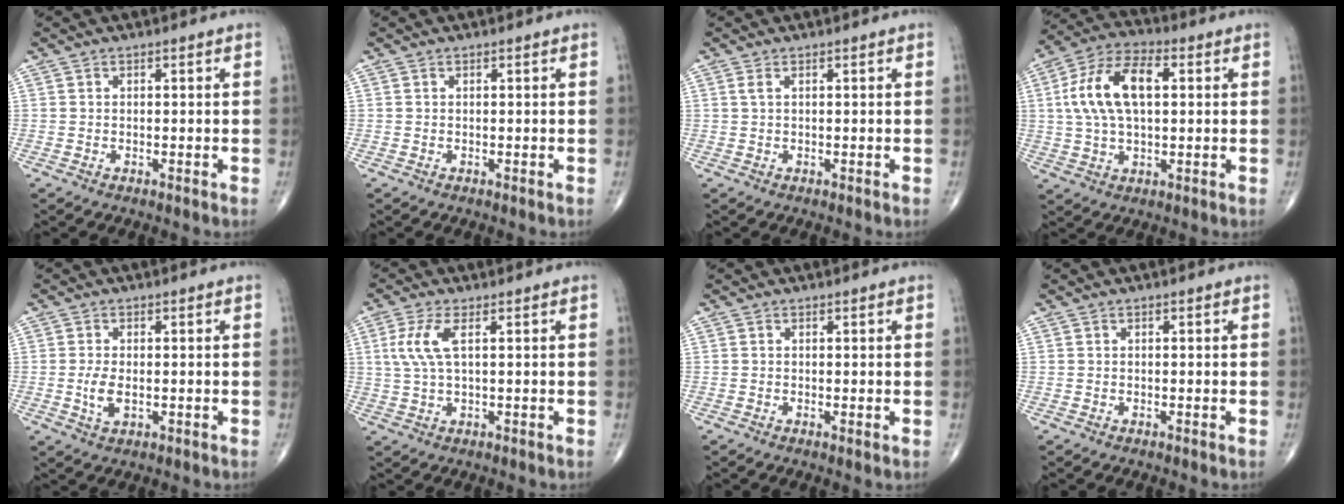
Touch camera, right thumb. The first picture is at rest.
{"total": 0.0}
{"total": 0.8, "force": [0.3, 0.1, 0.7], "torque": [-0.023, 0.006, 0.006]}
{"total": 14.1, "force": [2.4, 7.3, 11.8], "torque": [-0.231, 0.022, 0.041]}
{"total": 3.8, "force": [-0.5, 1.9, 3.3], "torque": [-0.069, -0.007, -0.008]}
{"total": 5.7, "force": [1.5, 1.8, 5.2], "torque": [-0.141, 0.006, 0.034]}
{"total": 0.5, "force": [0.0, 0.0, 0.5], "torque": [-0.013, -0.004, -0.001]}
{"total": 0.0}